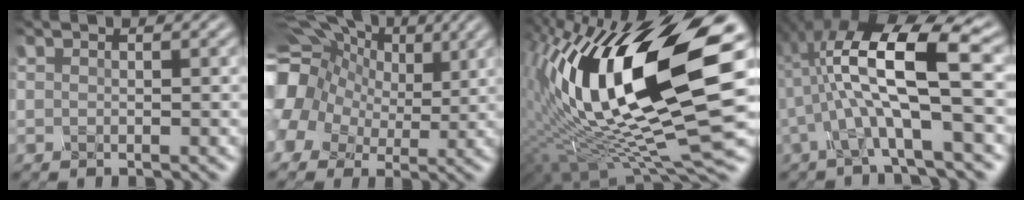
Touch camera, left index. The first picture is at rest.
{"total": 12.7, "force": [2.6, 10.4, 6.9], "torque": [-0.177, 0.018, 0.052]}
{"total": 15.8, "force": [1.7, 5.6, 14.7], "torque": [-0.291, 0.000, 0.042]}
{"total": 8.6, "force": [-0.9, 1.6, 8.5], "torque": [-0.162, 0.007, 0.005]}